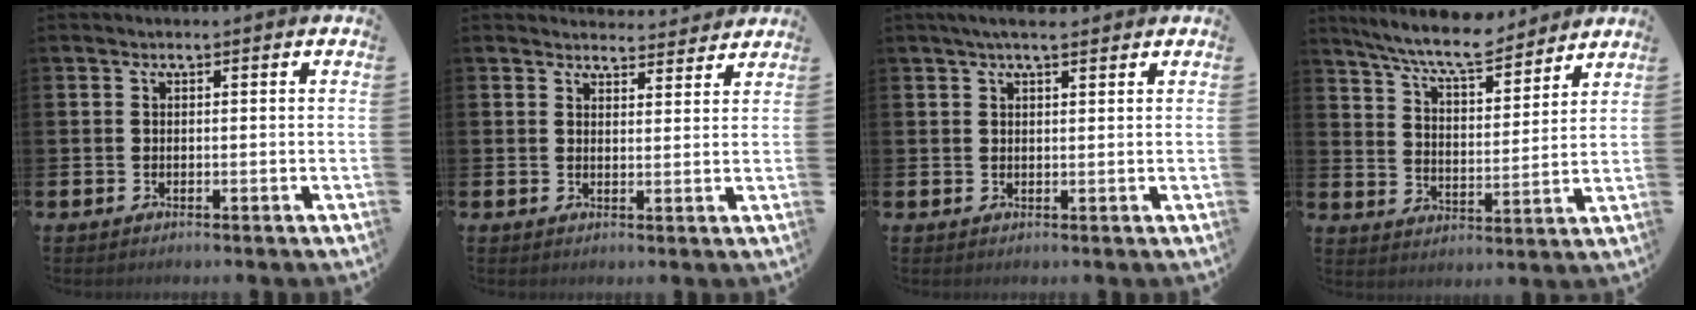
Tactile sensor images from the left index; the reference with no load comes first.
{"total": 3.3, "force": [3.3, 0.6, -0.1], "torque": [0.005, -0.023, 0.058]}
{"total": 3.2, "force": [2.5, 0.8, 1.9], "torque": [-0.032, -0.004, 0.042]}
{"total": 8.6, "force": [7.8, 1.3, 3.2], "torque": [-0.086, -0.041, 0.139]}